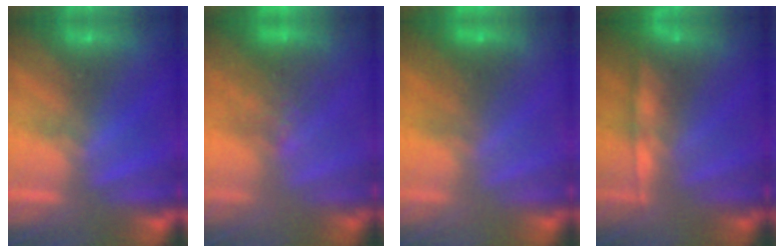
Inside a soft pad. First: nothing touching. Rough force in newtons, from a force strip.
{"total": 7.3}
{"total": 1.8}
{"total": 6.9}